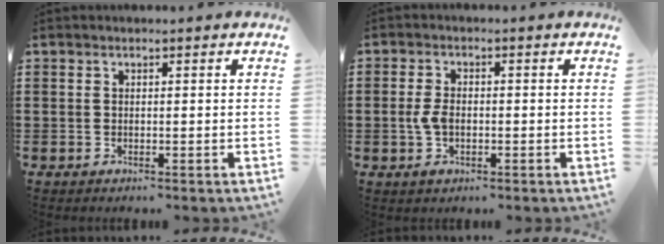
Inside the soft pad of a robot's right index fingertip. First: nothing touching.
{"total": 3.5, "force": [-0.7, 1.9, 2.8], "torque": [-0.069, -0.005, -0.014]}